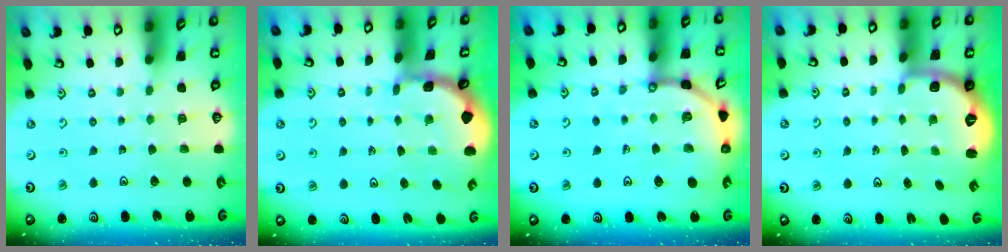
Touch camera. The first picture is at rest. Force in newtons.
{"total": 1.5, "press": 1.5, "slide": 0.1}
{"total": 9.8, "press": 9.7, "slide": 1.3}
{"total": 2.7, "press": 1.6, "slide": 2.1}